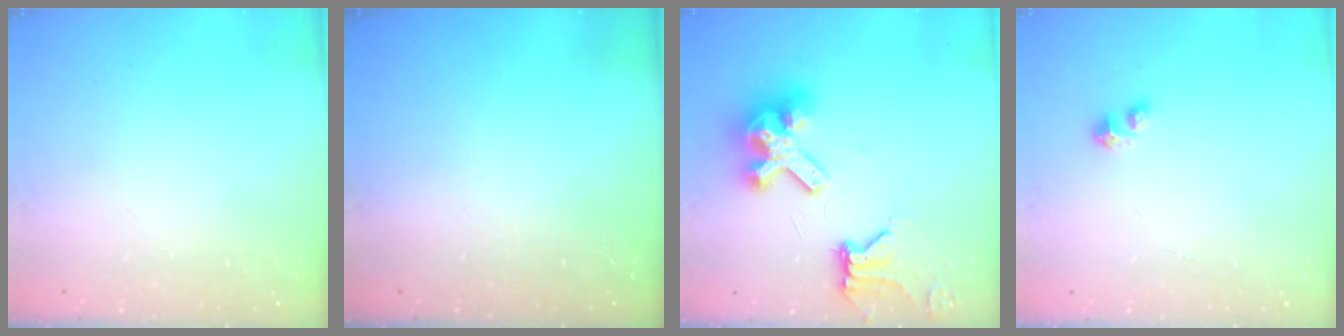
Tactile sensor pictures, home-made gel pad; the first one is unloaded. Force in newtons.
{"total": 0.0}
{"total": 15.6, "press": 15.4, "slide": 2.1}
{"total": 2.8, "press": 2.8, "slide": 0.1}